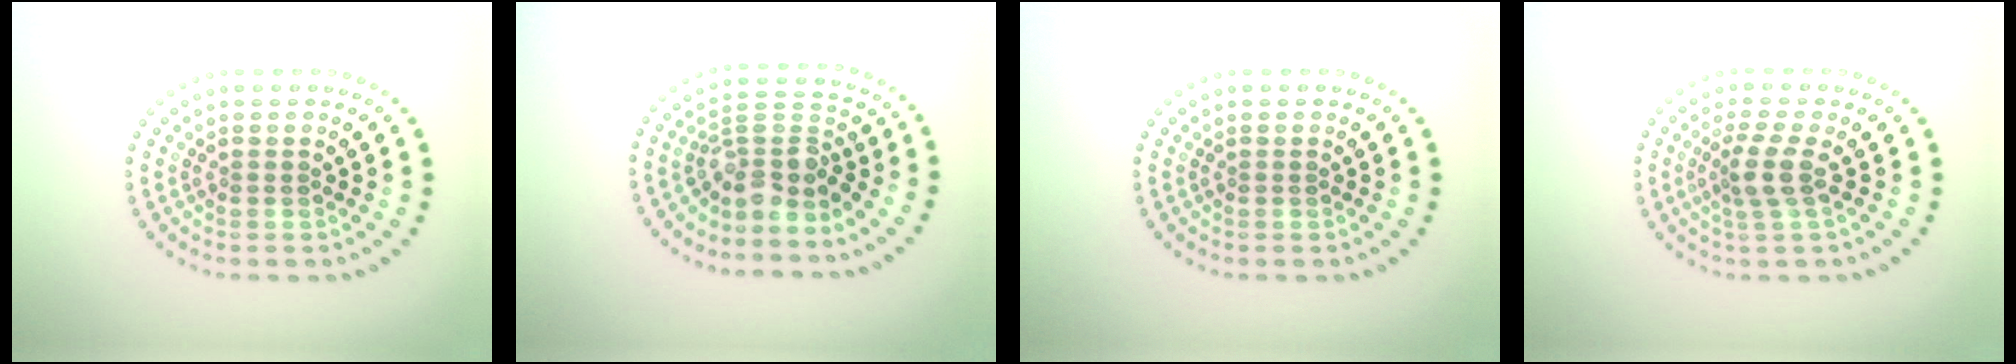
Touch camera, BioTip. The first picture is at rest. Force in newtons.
{"total": 3.7, "press": 2.7, "slide": 2.6}
{"total": 0.0}
{"total": 2.6, "press": 2.0, "slide": 1.7}